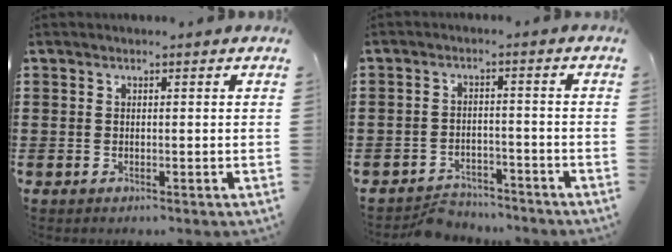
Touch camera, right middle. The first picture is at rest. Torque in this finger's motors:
{"motor_torque": [-0.65, 0.83, -0.58, -0.16]}